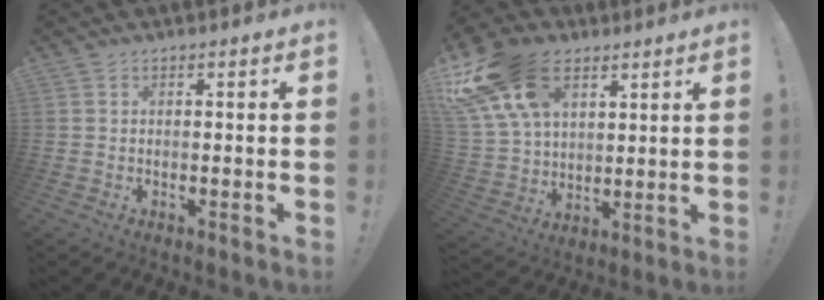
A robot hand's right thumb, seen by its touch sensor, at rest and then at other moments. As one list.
[{"total": 21.9, "force": [10.1, 14.5, 12.9], "torque": [-0.245, -0.038, 0.194]}]